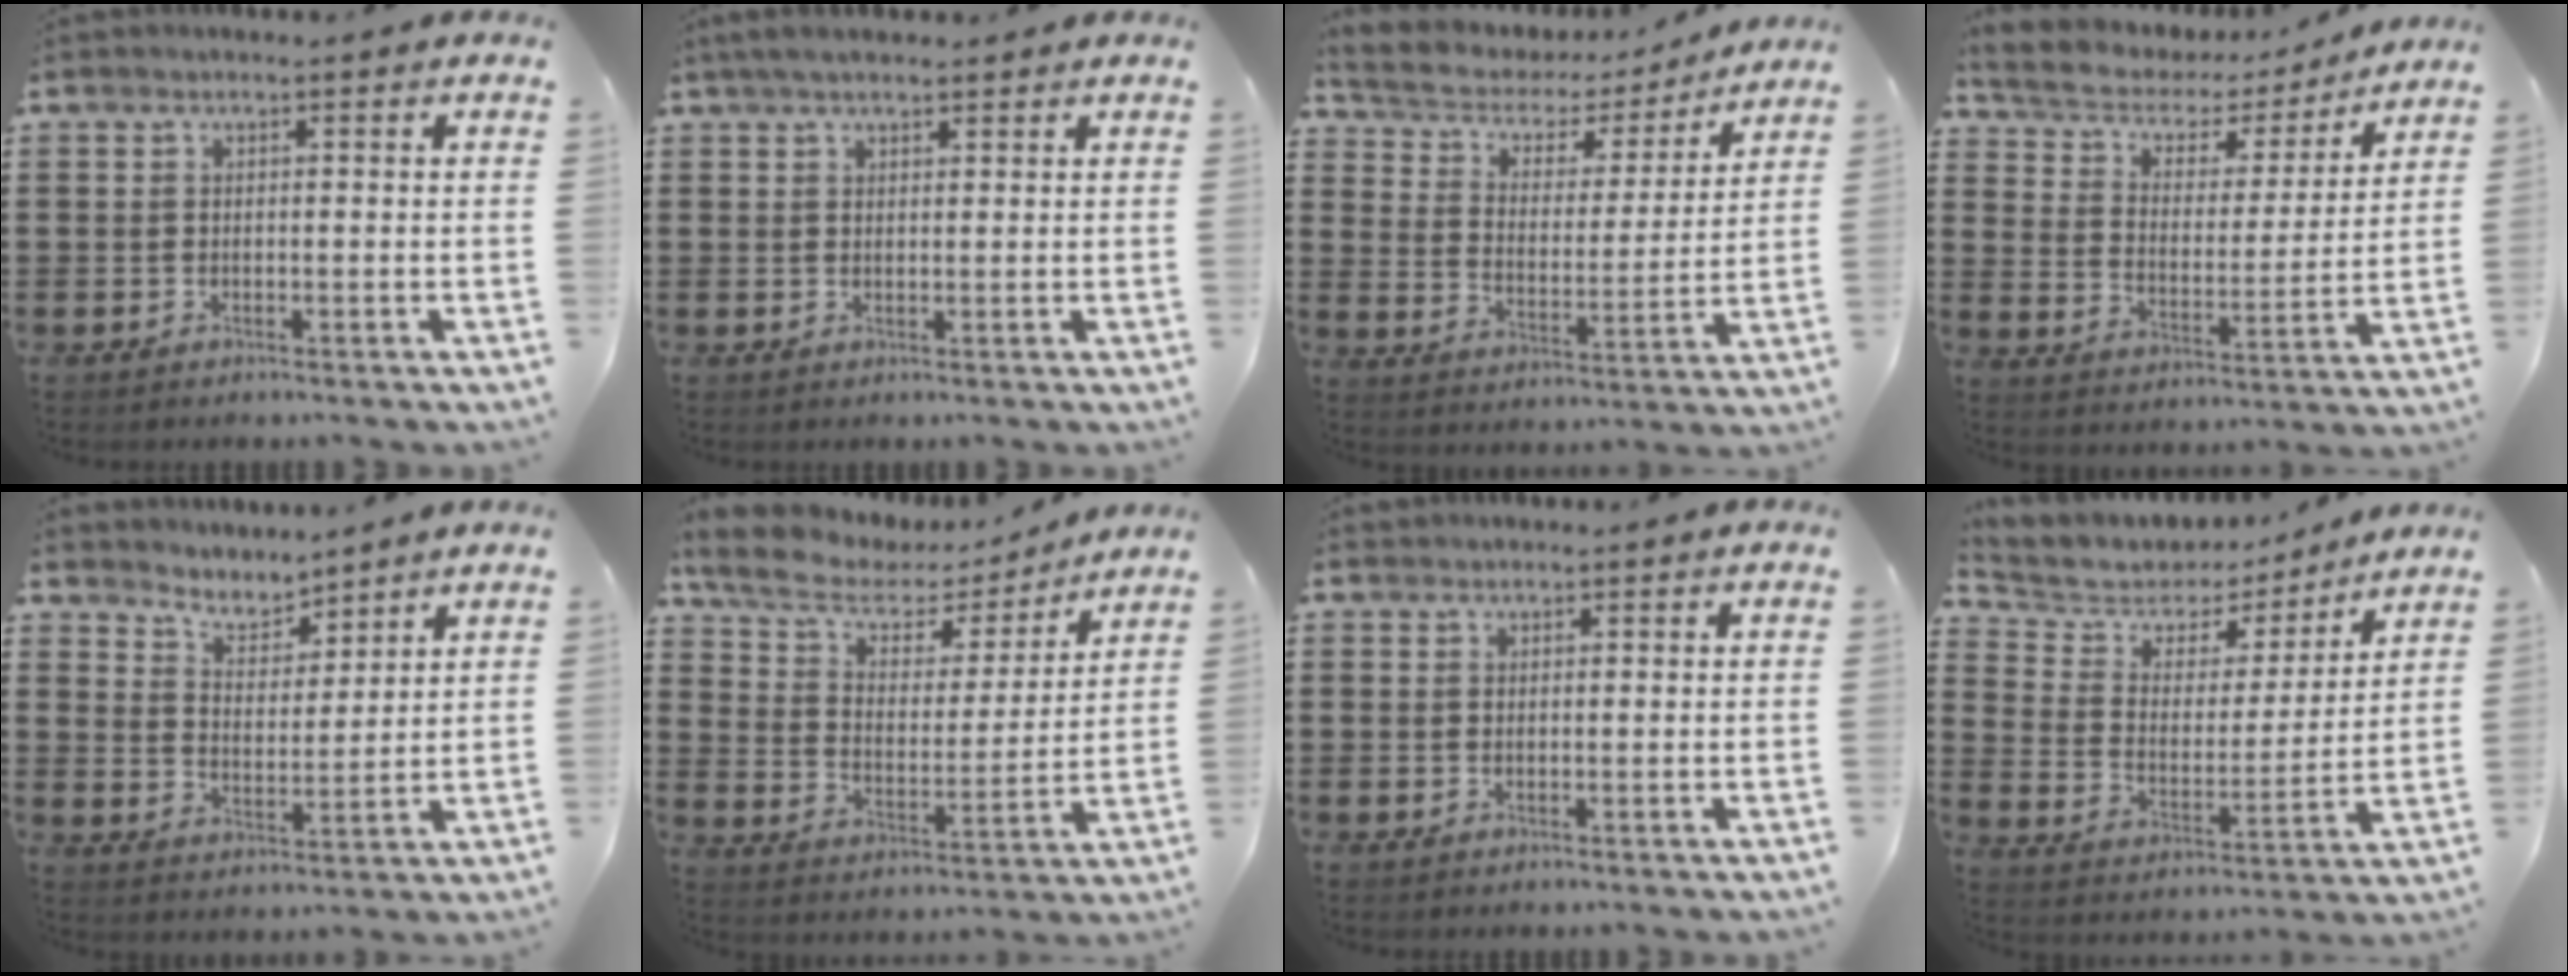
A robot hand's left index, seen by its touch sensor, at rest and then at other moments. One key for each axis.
{"total": 2.4, "fx": 1.9, "fy": 0.9, "fz": 1.1, "tx": -0.027, "ty": 0.005, "tz": 0.036}
{"total": 4.0, "fx": 3.3, "fy": 2.1, "fz": 0.8, "tx": -0.041, "ty": -0.023, "tz": 0.048}
{"total": 4.3, "fx": 3.5, "fy": 2.2, "fz": 1.0, "tx": -0.047, "ty": -0.024, "tz": 0.052}
{"total": 4.3, "fx": 4.1, "fy": 1.1, "fz": 0.5, "tx": -0.031, "ty": -0.020, "tz": 0.072}
{"total": 6.8, "fx": 5.0, "fy": 3.0, "fz": 3.4, "tx": -0.093, "ty": -0.022, "tz": 0.084}
{"total": 0.7, "fx": 0.6, "fy": 0.2, "fz": 0.0, "tx": -0.001, "ty": 0.000, "tz": 0.013}
{"total": 5.1, "fx": 4.2, "fy": 2.8, "fz": 0.3, "tx": -0.044, "ty": -0.029, "tz": 0.068}